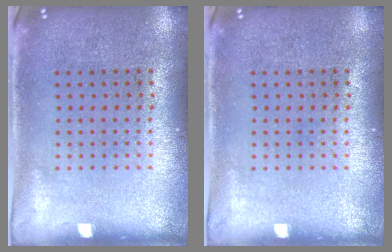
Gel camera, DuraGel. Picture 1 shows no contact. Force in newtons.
{"total": 0.0}